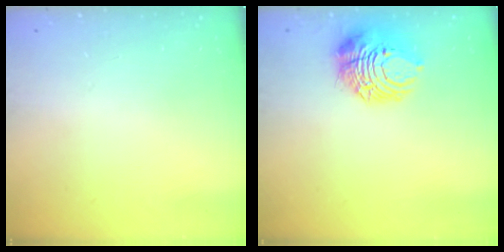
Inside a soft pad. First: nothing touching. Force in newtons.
{"total": 9.5, "press": 9.4, "slide": 1.3}